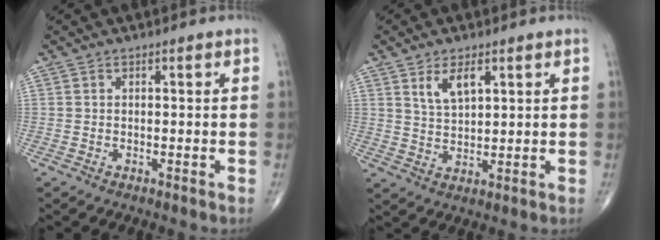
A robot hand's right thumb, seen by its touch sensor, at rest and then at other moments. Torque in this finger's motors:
{"motor_torque": [-0.17, 0.26, -0.10, 0.03, 0.08]}